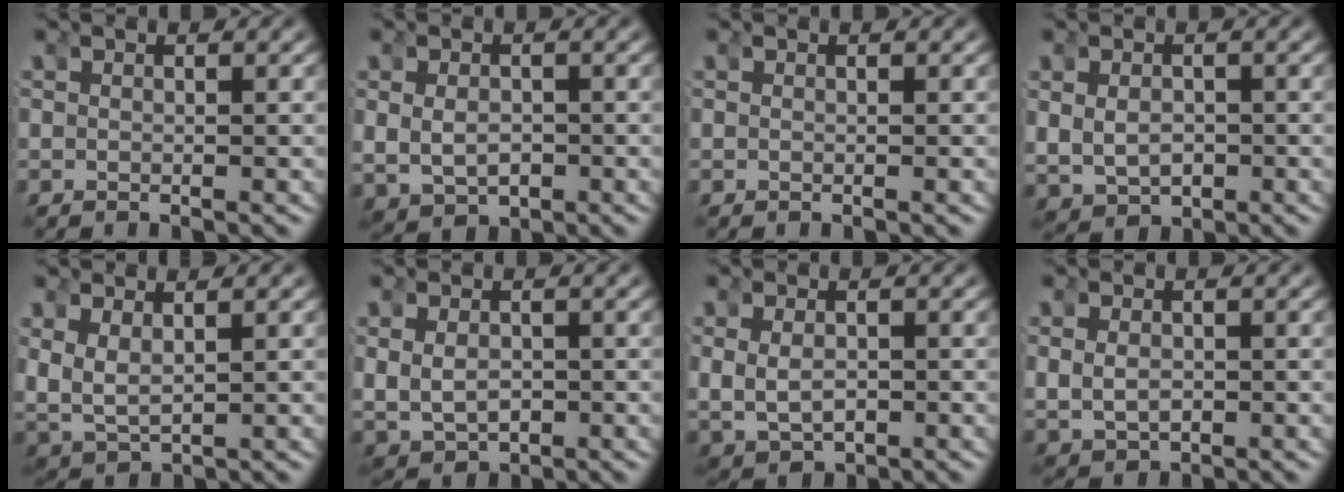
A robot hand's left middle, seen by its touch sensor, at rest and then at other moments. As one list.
[{"total": 2.4, "force": [-0.1, 2.4, -0.3], "torque": [-0.011, -0.015, 0.005]}, {"total": 0.0}, {"total": 3.2, "force": [-0.4, 3.2, -0.2], "torque": [-0.015, -0.017, 0.001]}, {"total": 3.6, "force": [1.5, 3.1, 0.8], "torque": [-0.065, -0.007, 0.029]}, {"total": 3.3, "force": [-0.2, 3.3, 0.1], "torque": [-0.024, -0.016, 0.004]}, {"total": 2.3, "force": [0.1, 2.3, 0.1], "torque": [-0.023, -0.012, 0.008]}, {"total": 1.7, "force": [0.5, 1.6, -0.4], "torque": [-0.010, -0.012, 0.017]}]